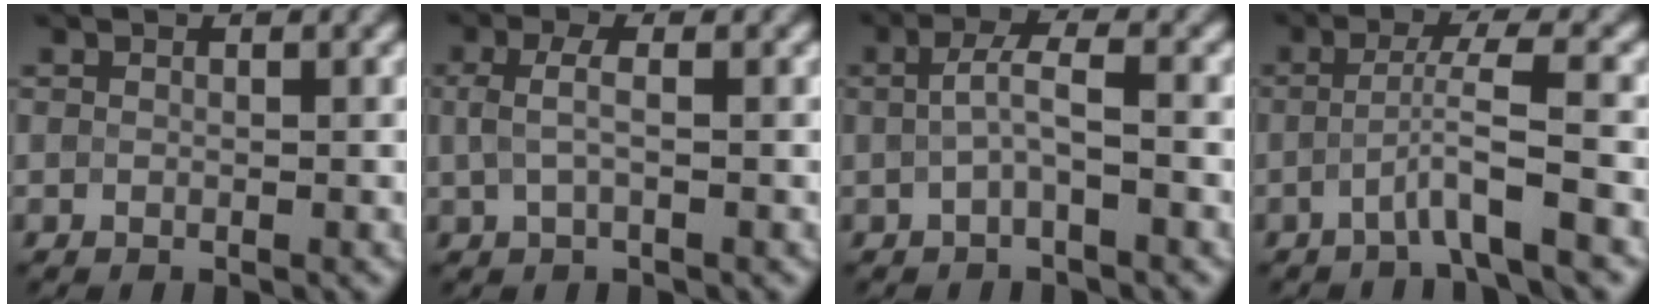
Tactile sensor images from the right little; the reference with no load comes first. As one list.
[{"total": 2.1, "force": [0.2, 0.7, 1.9], "torque": [-0.041, 0.004, 0.004]}, {"total": 2.5, "force": [-0.1, 0.5, 2.5], "torque": [-0.050, 0.004, -0.005]}, {"total": 4.0, "force": [-1.4, 0.1, 3.7], "torque": [-0.060, 0.012, -0.036]}]